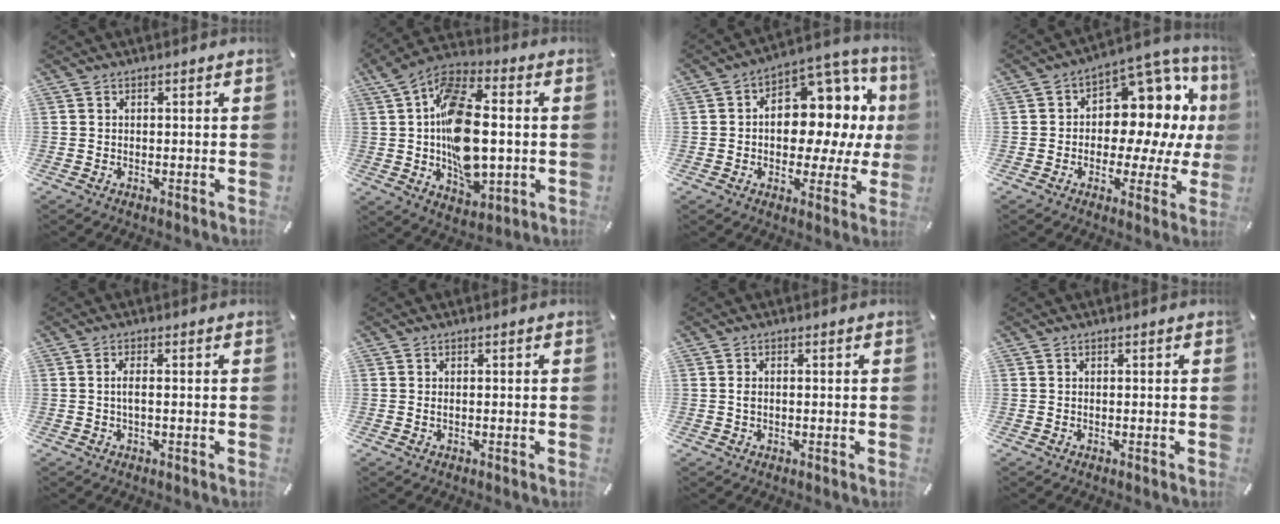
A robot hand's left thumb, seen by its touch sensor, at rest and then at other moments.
{"total": 19.5, "force": [-0.4, 11.6, 15.6], "torque": [-0.280, 0.006, -0.006]}
{"total": 13.1, "force": [1.9, 9.5, 8.8], "torque": [-0.109, -0.029, 0.039]}
{"total": 12.2, "force": [2.9, 8.9, 7.8], "torque": [-0.098, -0.045, 0.056]}
{"total": 2.5, "force": [-0.1, 0.4, 2.4], "torque": [-0.047, -0.003, -0.004]}
{"total": 0.8, "force": [-0.1, 0.4, 0.7], "torque": [-0.014, 0.000, -0.003]}
{"total": 1.4, "force": [-0.1, 0.7, 1.2], "torque": [-0.023, 0.002, -0.003]}
{"total": 0.0}